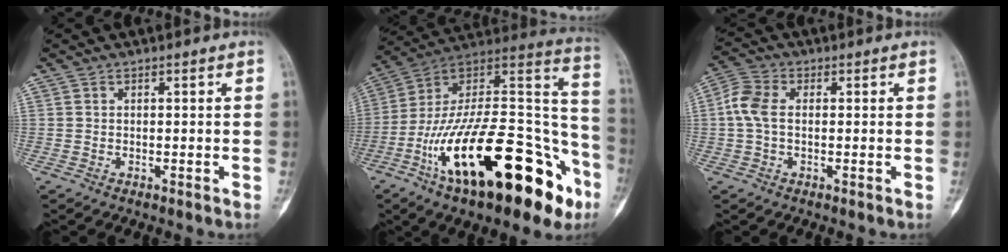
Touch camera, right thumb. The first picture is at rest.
{"total": 36.4, "force": [-16.3, 14.5, 29.2], "torque": [-0.403, 0.067, -0.260]}
{"total": 5.7, "force": [0.2, 3.6, 4.5], "torque": [-0.111, 0.017, -0.002]}